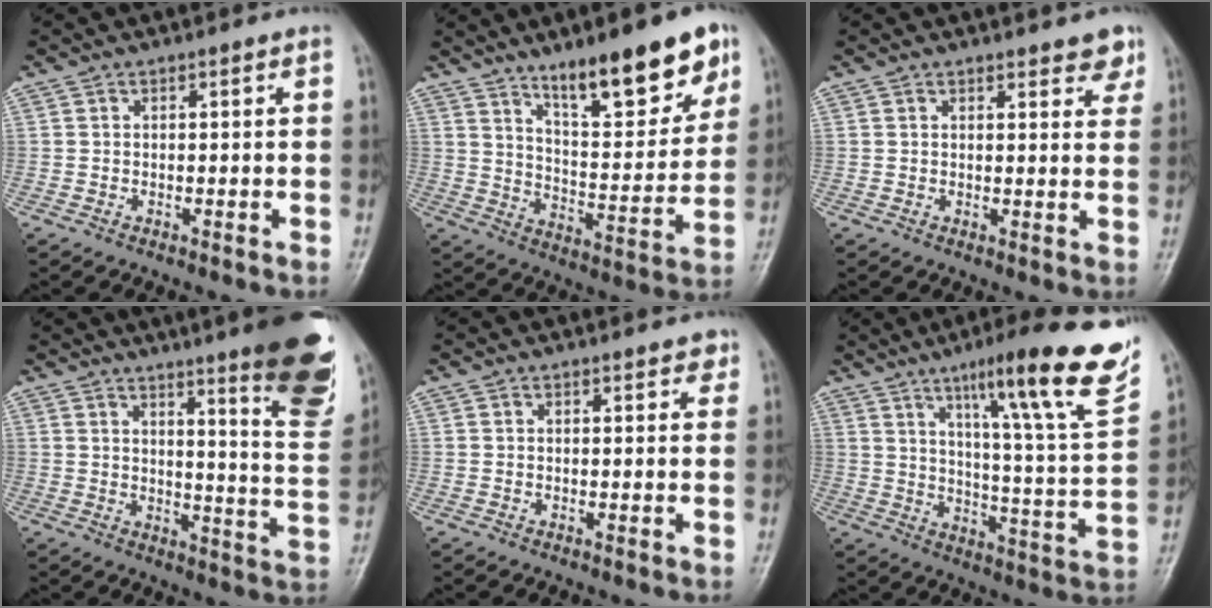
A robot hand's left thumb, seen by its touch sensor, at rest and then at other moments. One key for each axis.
{"total": 17.7, "fx": 11.5, "fy": 5.2, "fz": 12.5, "tx": -0.145, "ty": -0.064, "tz": 0.187}
{"total": 4.2, "fx": 3.3, "fy": 1.5, "fz": 2.1, "tx": -0.001, "ty": -0.017, "tz": 0.036}
{"total": 19.5, "fx": 12.3, "fy": 2.8, "fz": 14.9, "tx": -0.160, "ty": -0.077, "tz": 0.156}
{"total": 2.2, "fx": 1.6, "fy": 0.9, "fz": 1.1, "tx": 0.001, "ty": -0.004, "tz": 0.015}
{"total": 23.5, "fx": 13.2, "fy": 2.9, "fz": 19.2, "tx": -0.251, "ty": -0.045, "tz": 0.194}